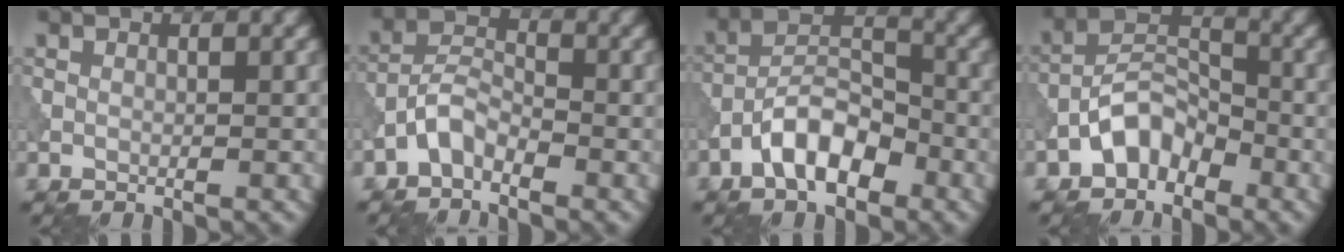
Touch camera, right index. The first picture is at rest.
{"total": 2.7, "force": [-2.0, 1.2, 1.3], "torque": [-0.025, 0.015, -0.047]}
{"total": 5.9, "force": [-3.3, 2.7, 4.0], "torque": [-0.062, 0.014, -0.067]}
{"total": 4.0, "force": [-2.7, 2.3, 2.0], "torque": [-0.026, 0.016, -0.059]}